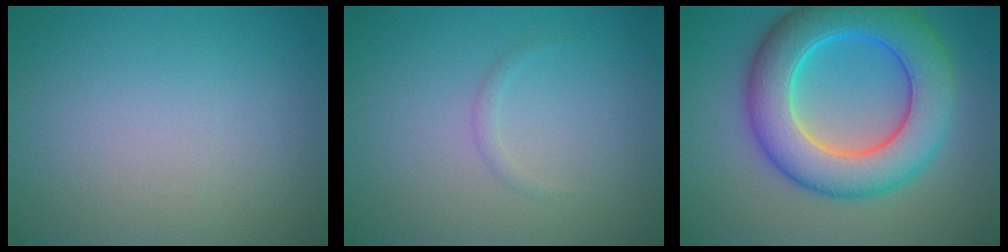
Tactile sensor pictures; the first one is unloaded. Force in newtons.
{"total": 0.6, "press": 0.6, "slide": 0.1}
{"total": 9.9, "press": 9.9, "slide": 0.3}